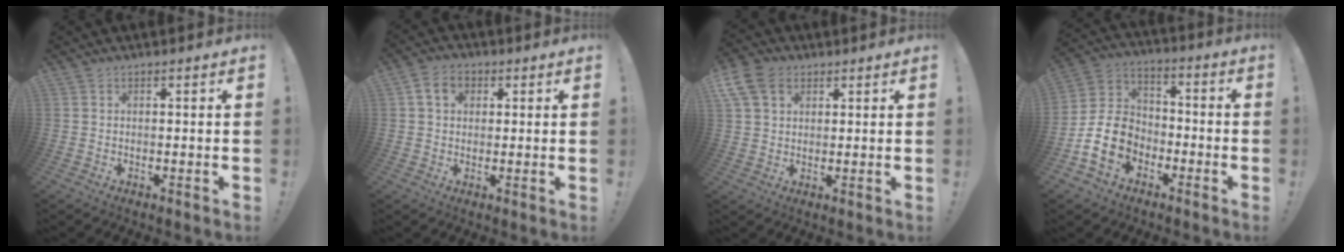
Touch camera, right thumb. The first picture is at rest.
{"total": 6.7, "force": [2.3, 5.0, 3.9], "torque": [-0.062, 0.007, 0.045]}
{"total": 9.7, "force": [4.4, 6.6, 5.6], "torque": [-0.109, -0.003, 0.090]}
{"total": 14.6, "force": [-5.4, 10.9, 8.0], "torque": [-0.150, 0.030, -0.093]}